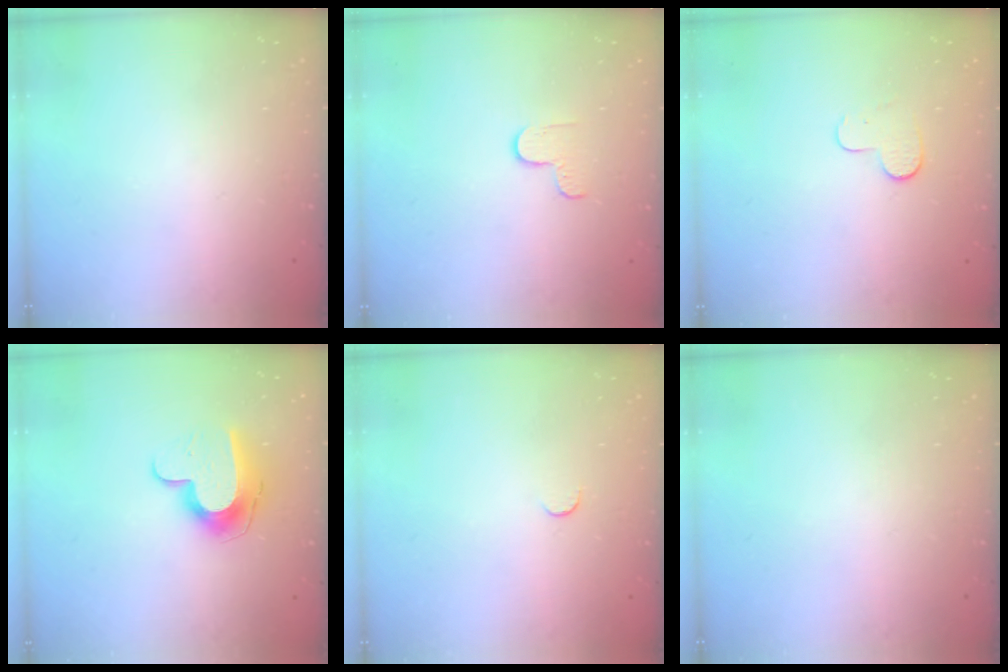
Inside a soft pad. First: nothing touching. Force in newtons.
{"total": 3.5, "press": 3.4, "slide": 0.4}
{"total": 4.6, "press": 4.6, "slide": 0.4}
{"total": 12.0, "press": 11.9, "slide": 0.9}
{"total": 3.2, "press": 3.2, "slide": 0.3}
{"total": 0.0}